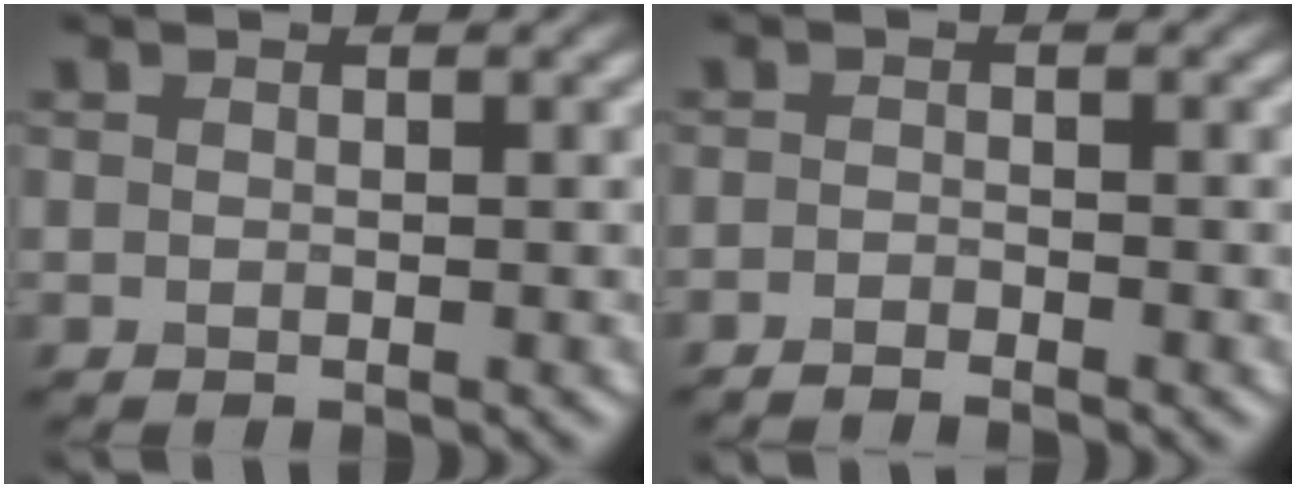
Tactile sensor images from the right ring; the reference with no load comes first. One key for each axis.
{"total": 1.3, "fx": -1.2, "fy": 0.1, "fz": 0.5, "tx": -0.008, "ty": -0.002, "tz": -0.025}